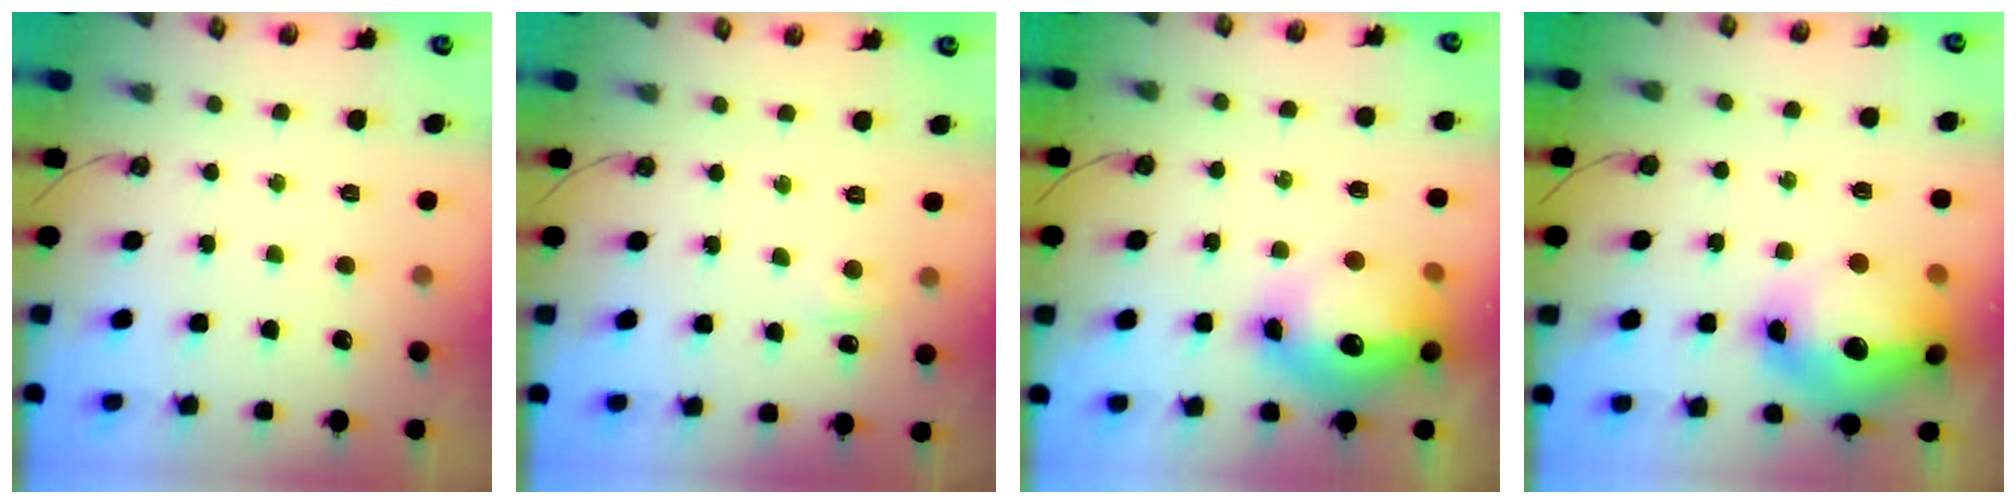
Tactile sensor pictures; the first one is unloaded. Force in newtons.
{"total": 5.4, "press": 5.4, "slide": 0.7}
{"total": 17.7, "press": 17.6, "slide": 1.8}
{"total": 25.2, "press": 21.8, "slide": 12.7}